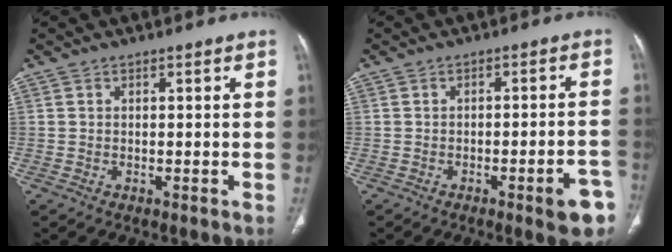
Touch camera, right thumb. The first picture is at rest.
{"total": 7.1, "force": [-3.7, 1.6, 5.9], "torque": [-0.061, 0.019, -0.040]}